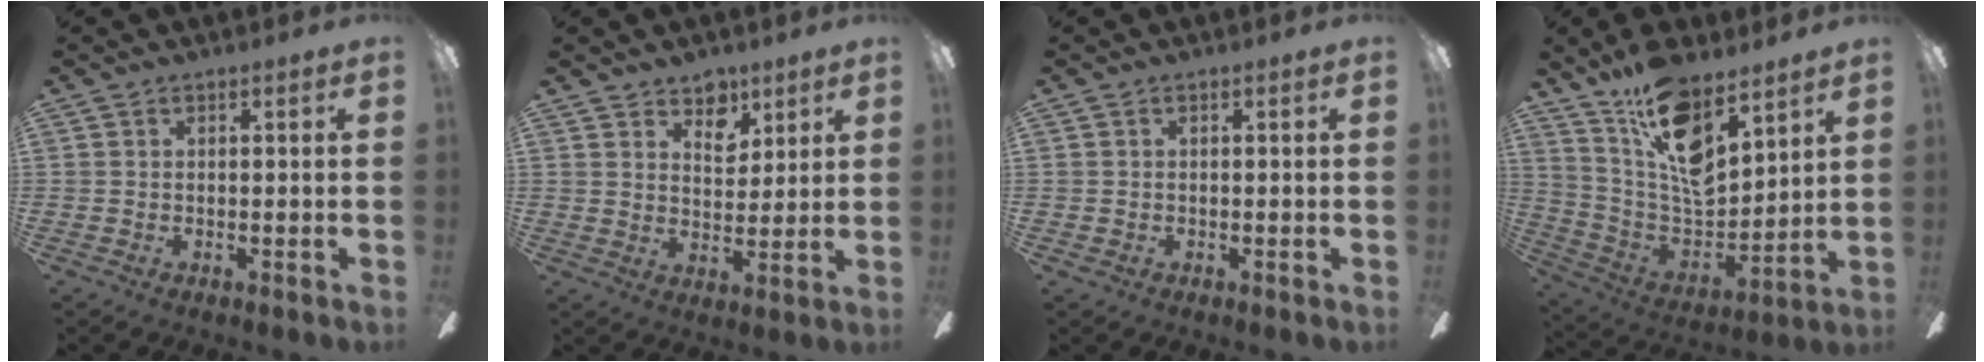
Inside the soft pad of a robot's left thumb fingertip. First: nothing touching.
{"total": 6.4, "force": [4.7, 3.8, 2.1], "torque": [-0.018, -0.024, 0.081]}
{"total": 0.6, "force": [-0.2, 0.5, 0.1], "torque": [-0.001, 0.005, -0.007]}
{"total": 17.0, "force": [11.5, 7.2, 10.3], "torque": [-0.197, -0.077, 0.206]}